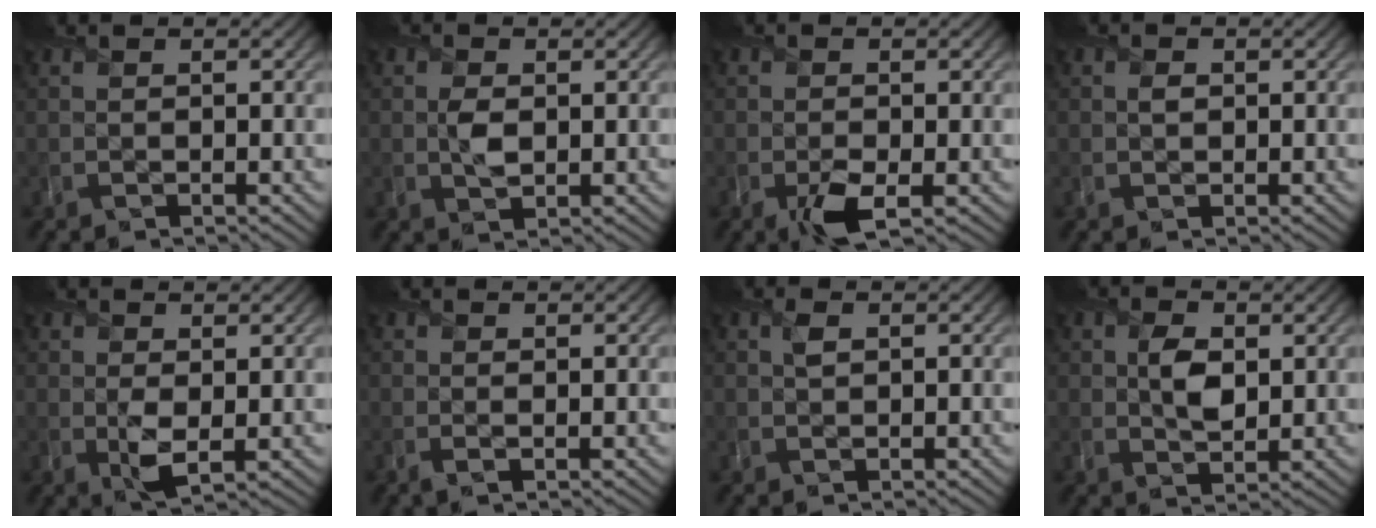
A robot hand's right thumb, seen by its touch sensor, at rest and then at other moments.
{"total": 2.5, "force": [0.1, 1.7, 1.9], "torque": [-0.043, -0.004, 0.001]}
{"total": 3.4, "force": [-1.4, 1.8, 2.5], "torque": [-0.049, -0.012, -0.026]}
{"total": 1.1, "force": [0.2, 1.0, 0.6], "torque": [-0.011, -0.003, -0.001]}
{"total": 3.0, "force": [0.1, 1.8, 2.4], "torque": [-0.054, -0.010, 0.005]}
{"total": 0.8, "force": [-0.1, 0.3, 0.7], "torque": [-0.016, -0.004, -0.005]}
{"total": 1.4, "force": [0.4, 0.9, 0.9], "torque": [-0.021, -0.002, 0.007]}
{"total": 4.0, "force": [0.7, 2.6, 3.0], "torque": [-0.062, -0.005, 0.011]}